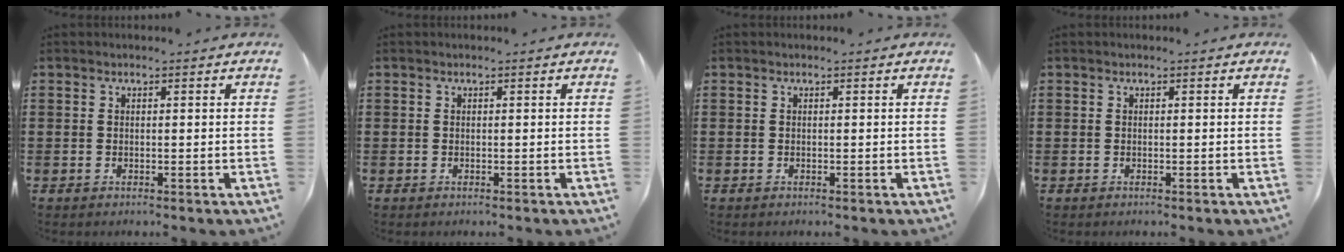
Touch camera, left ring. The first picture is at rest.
{"total": 0.0}
{"total": 0.0}
{"total": 0.0}